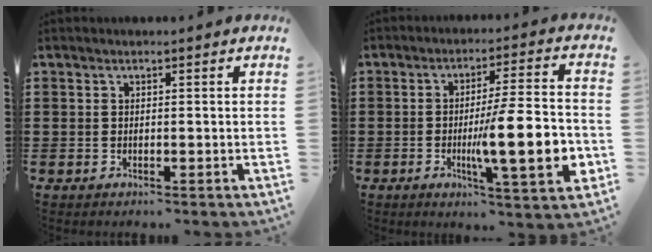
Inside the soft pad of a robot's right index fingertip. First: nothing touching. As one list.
[{"total": 13.9, "force": [-2.7, 2.5, 13.4], "torque": [-0.208, -0.016, -0.049]}]